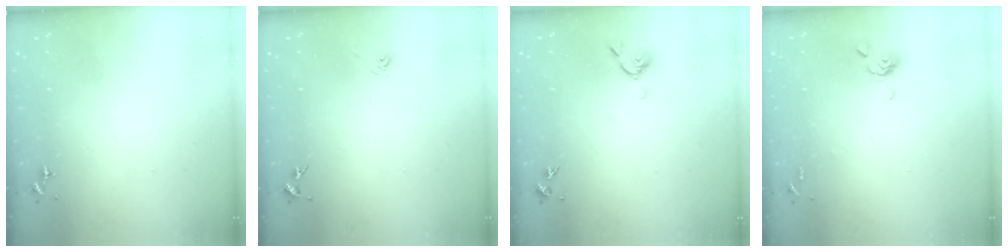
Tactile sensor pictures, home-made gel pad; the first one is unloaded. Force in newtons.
{"total": 3.2, "press": 2.7, "slide": 1.7}
{"total": 5.6, "press": 5.5, "slide": 1.0}
{"total": 6.4, "press": 6.2, "slide": 1.5}